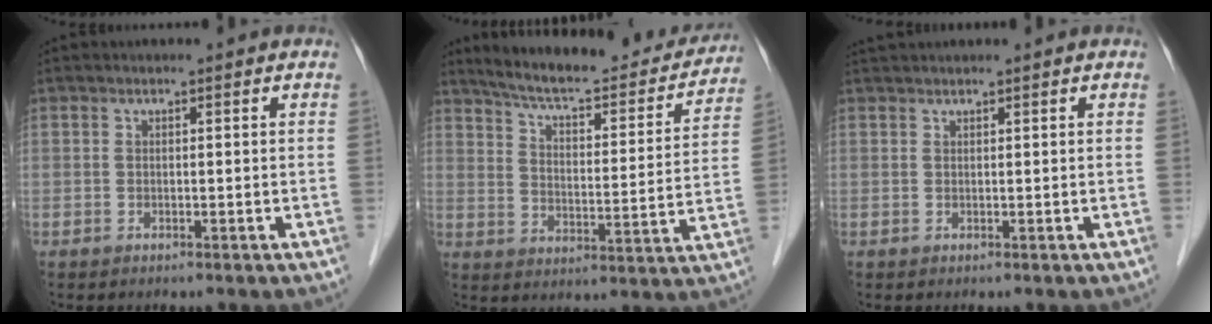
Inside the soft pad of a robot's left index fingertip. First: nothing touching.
{"total": 21.4, "force": [19.4, 4.0, 8.2], "torque": [-0.116, -0.016, 0.259]}
{"total": 1.9, "force": [1.8, -0.2, 0.7], "torque": [-0.009, 0.024, 0.037]}